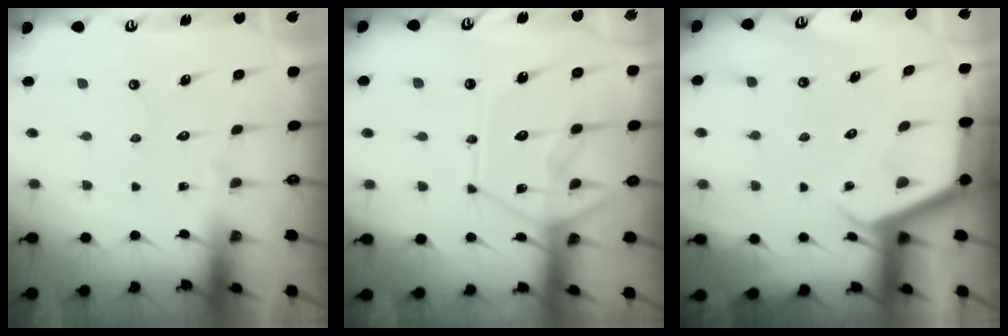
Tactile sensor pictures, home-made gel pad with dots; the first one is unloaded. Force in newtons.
{"total": 13.6, "press": 13.5, "slide": 1.6}
{"total": 3.9, "press": 3.9, "slide": 0.2}